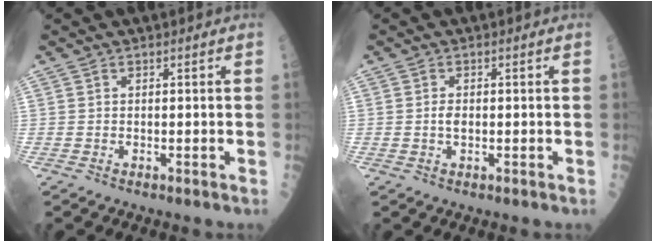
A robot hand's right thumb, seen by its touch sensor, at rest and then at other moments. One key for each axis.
{"total": 1.6, "fx": -0.1, "fy": 0.9, "fz": 1.3, "tx": -0.017, "ty": 0.001, "tz": -0.001}